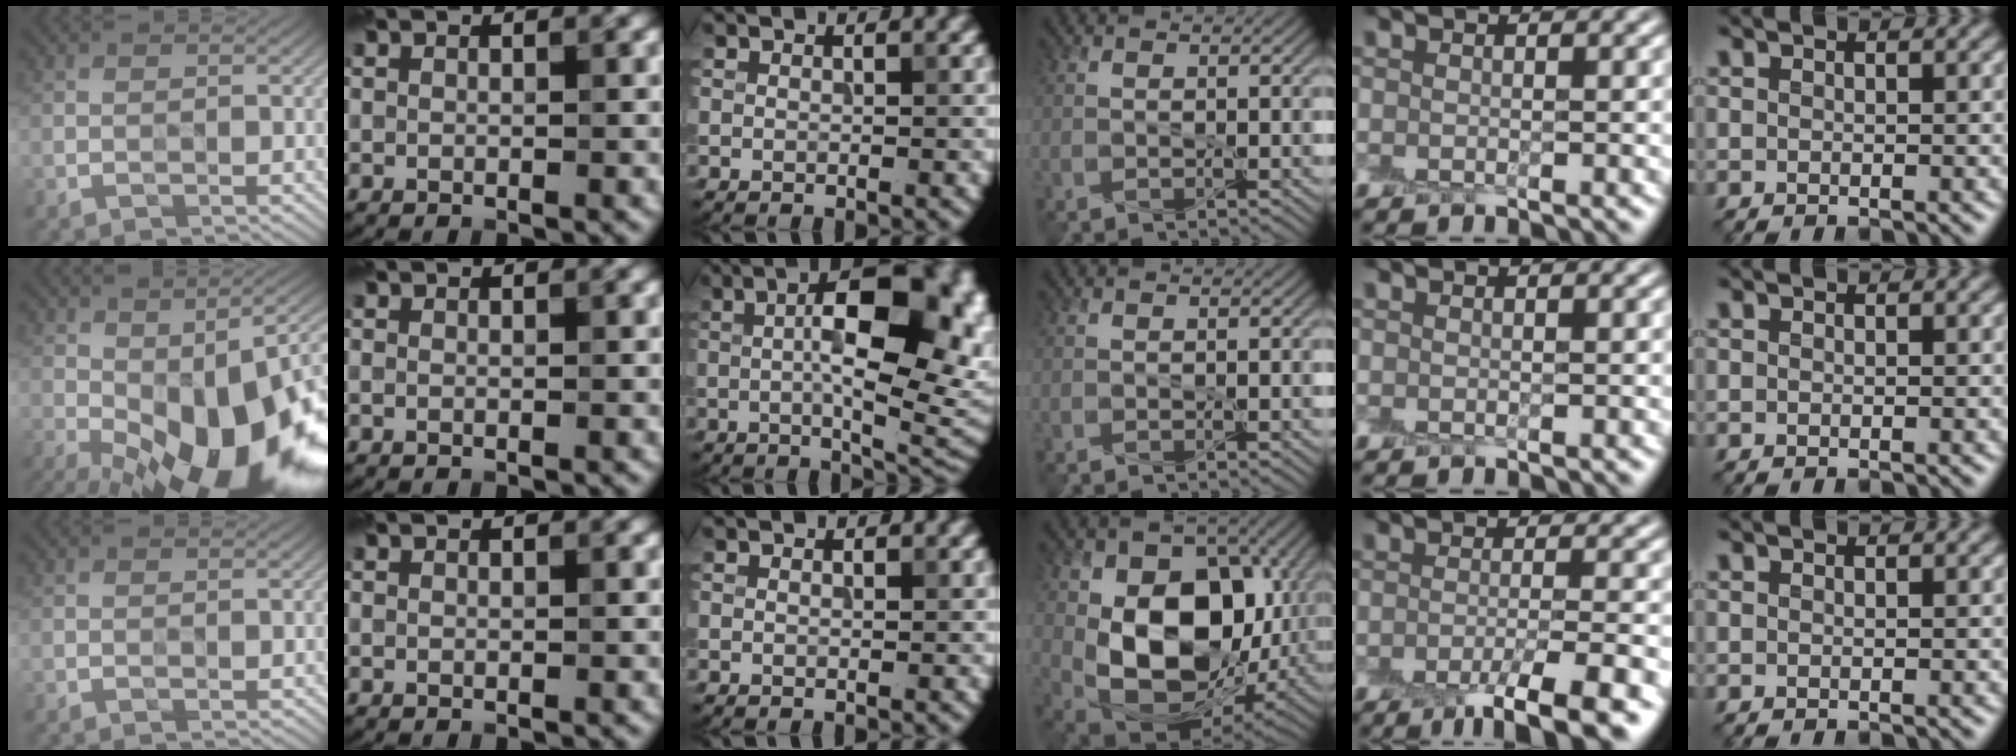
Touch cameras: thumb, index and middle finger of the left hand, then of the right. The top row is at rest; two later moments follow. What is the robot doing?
{"motion": "peel", "object": "plastic wrap"}